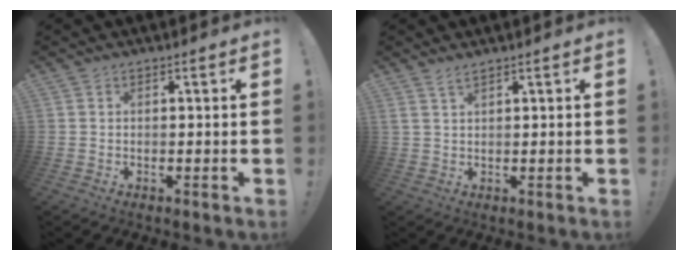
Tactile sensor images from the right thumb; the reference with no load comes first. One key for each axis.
{"total": 2.5, "fx": 1.9, "fy": 0.3, "fz": 1.6, "tx": -0.036, "ty": -0.005, "tz": 0.036}